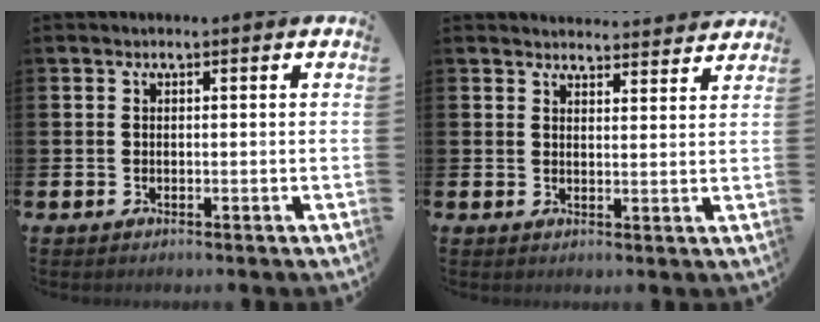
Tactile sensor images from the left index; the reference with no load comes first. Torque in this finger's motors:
{"motor_torque": [0.82, -1.32, 0.24, 0.01]}